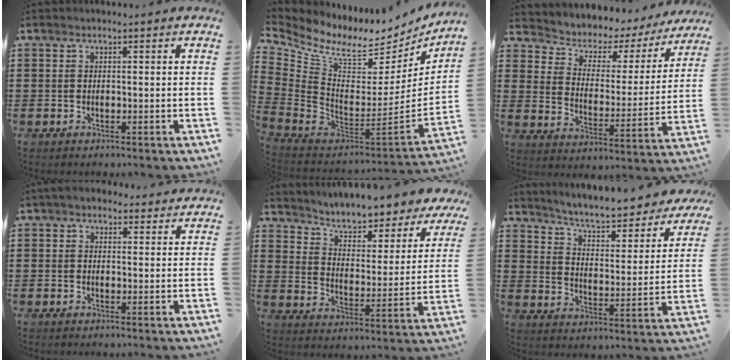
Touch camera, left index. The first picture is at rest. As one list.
[{"total": 7.0, "force": [5.6, 2.6, 3.2], "torque": [-0.102, -0.059, 0.094]}, {"total": 4.1, "force": [3.6, 1.8, 0.6], "torque": [-0.039, -0.035, 0.052]}, {"total": 3.0, "force": [2.5, 1.5, 0.7], "torque": [-0.022, 0.003, 0.046]}, {"total": 5.4, "force": [5.2, 0.5, 1.3], "torque": [-0.051, -0.044, 0.084]}, {"total": 5.5, "force": [5.2, 0.2, 1.7], "torque": [-0.056, -0.040, 0.084]}]